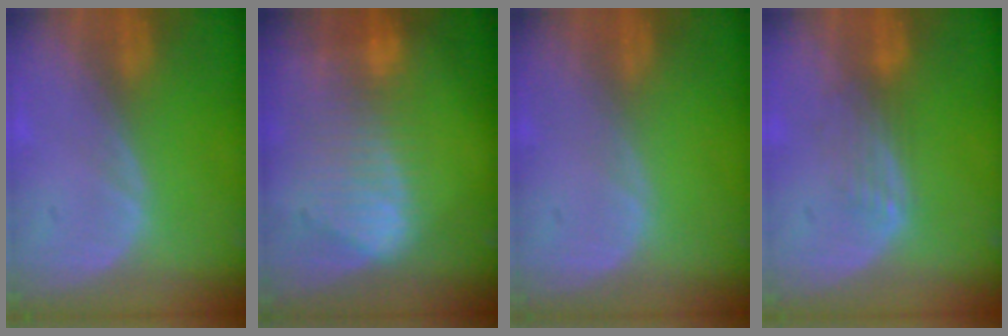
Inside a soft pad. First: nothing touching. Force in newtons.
{"total": 9.3, "press": 8.1, "slide": 4.4}
{"total": 0.0}
{"total": 3.5, "press": 2.9, "slide": 2.1}